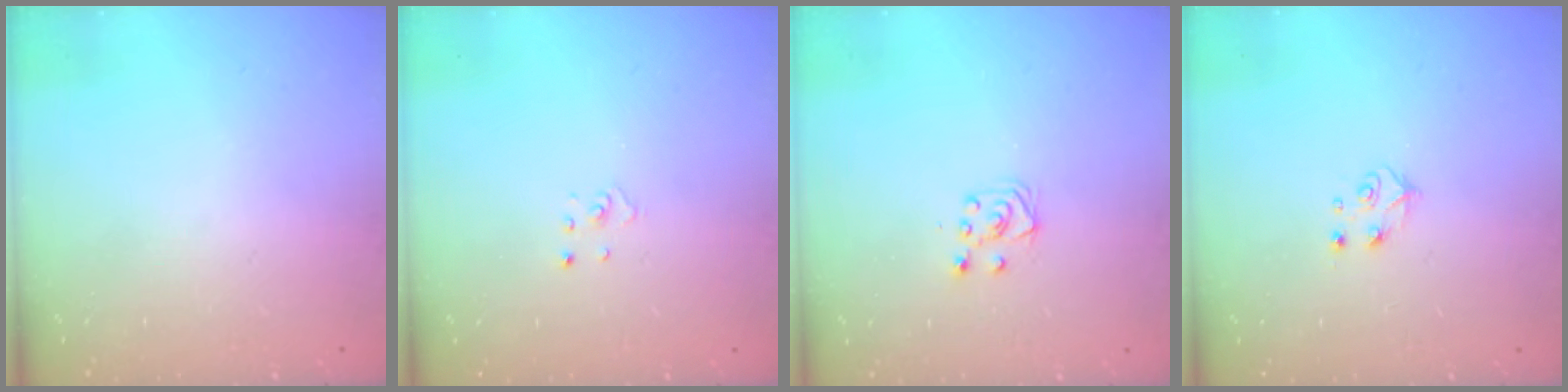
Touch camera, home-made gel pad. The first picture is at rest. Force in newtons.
{"total": 1.1, "press": 1.1, "slide": 0.1}
{"total": 5.1, "press": 5.1, "slide": 0.4}
{"total": 5.2, "press": 5.1, "slide": 0.7}